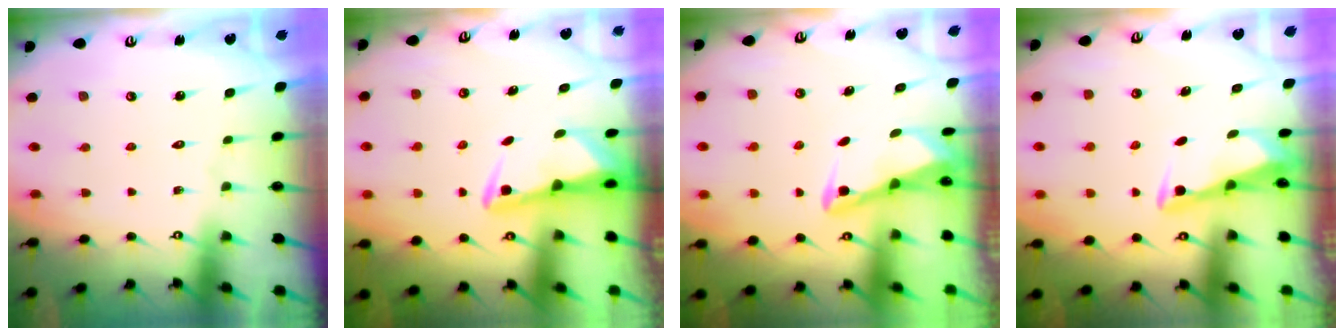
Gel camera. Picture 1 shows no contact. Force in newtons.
{"total": 3.0, "press": 3.0, "slide": 0.7}
{"total": 2.9, "press": 2.8, "slide": 0.4}
{"total": 3.0, "press": 3.0, "slide": 0.5}